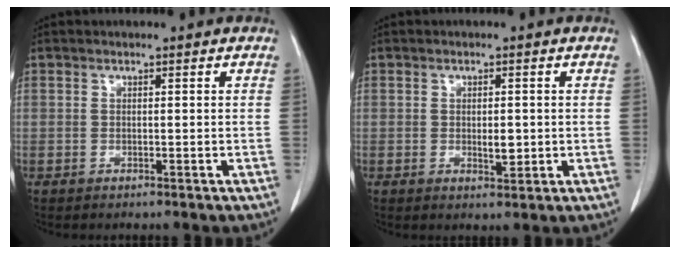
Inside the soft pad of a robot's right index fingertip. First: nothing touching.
{"total": 2.7, "force": [-0.2, 1.0, 2.5], "torque": [-0.043, -0.003, 0.000]}